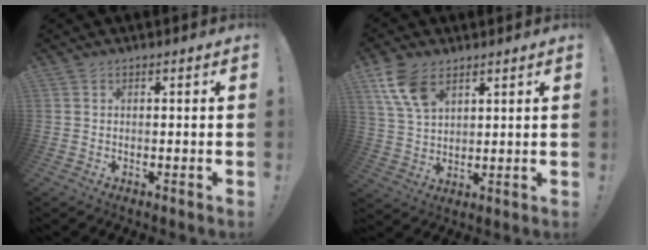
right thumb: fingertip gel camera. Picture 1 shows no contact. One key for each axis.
{"total": 10.6, "fx": 6.1, "fy": 5.9, "fz": 6.4, "tx": -0.118, "ty": -0.024, "tz": 0.117}